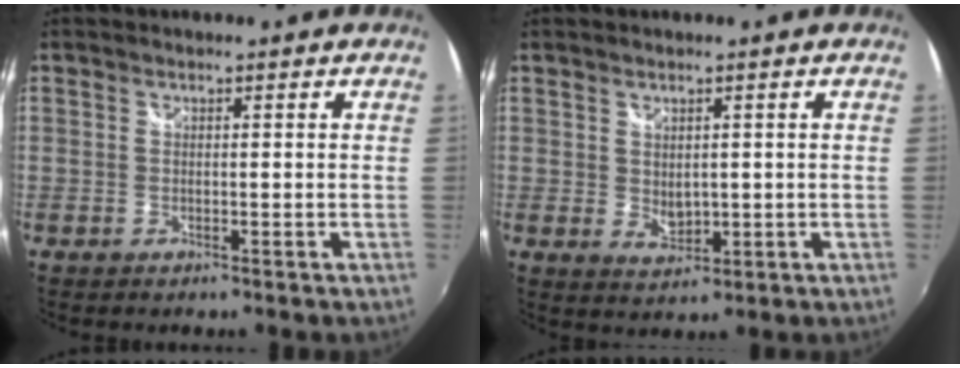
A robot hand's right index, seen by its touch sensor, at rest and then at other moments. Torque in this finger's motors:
{"motor_torque": [-0.66, 0.90, 0.04, 0.03]}